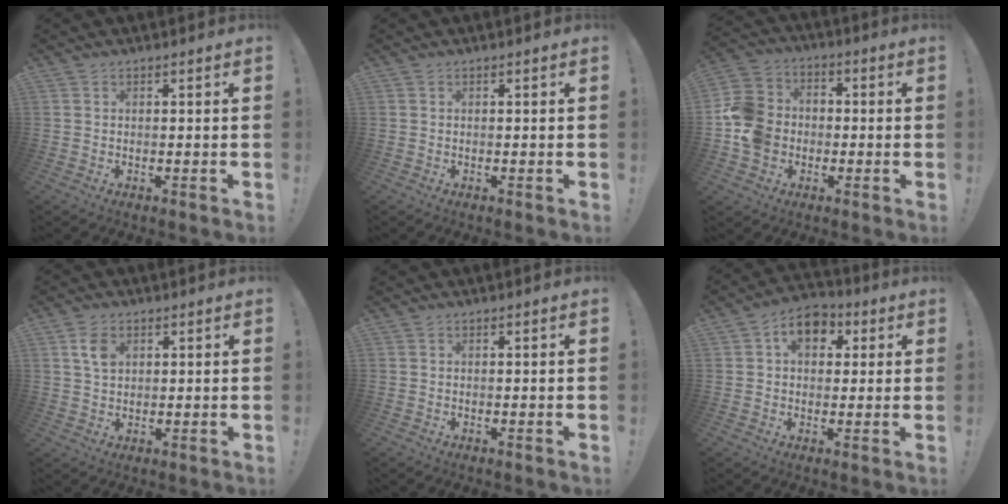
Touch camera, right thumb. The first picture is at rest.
{"total": 0.0}
{"total": 13.3, "force": [-3.3, 11.6, 5.7], "torque": [-0.102, 0.041, -0.054]}
{"total": 5.1, "force": [1.9, 3.4, 3.2], "torque": [-0.053, 0.002, 0.036]}
{"total": 0.0}
{"total": 8.8, "force": [2.8, 6.4, 5.2], "torque": [-0.078, 0.004, 0.052]}